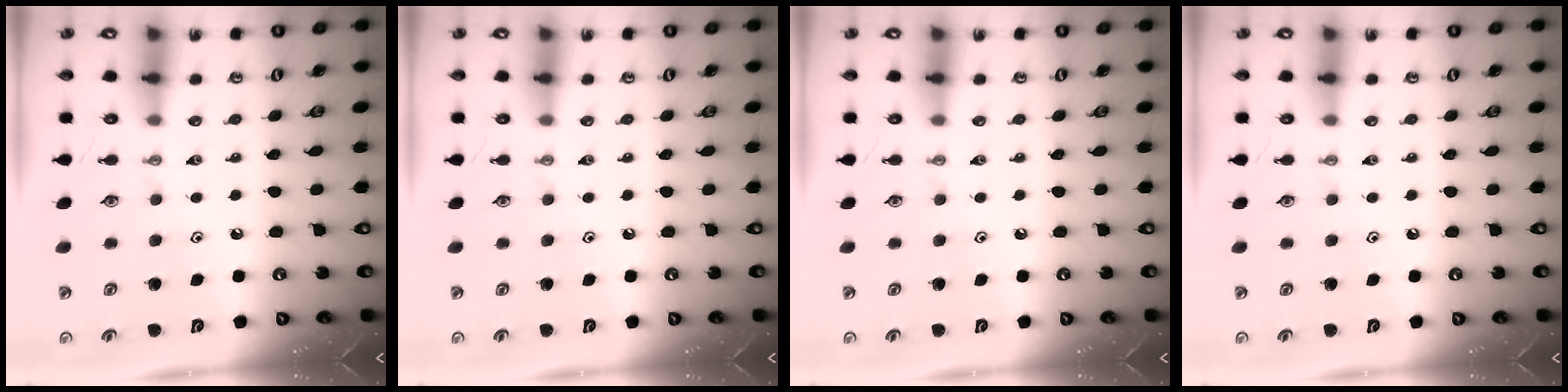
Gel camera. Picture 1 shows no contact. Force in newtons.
{"total": 0.0}
{"total": 0.0}
{"total": 0.0}